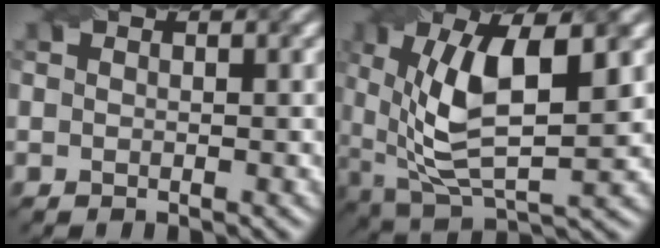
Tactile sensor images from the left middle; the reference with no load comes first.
{"total": 10.3, "force": [2.0, 4.2, 9.2], "torque": [-0.176, -0.005, 0.033]}